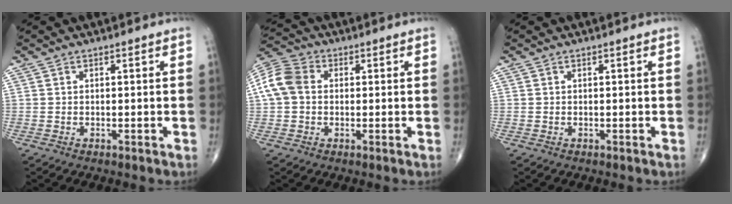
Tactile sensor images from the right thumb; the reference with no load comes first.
{"total": 8.4, "force": [0.7, 6.5, 5.3], "torque": [-0.109, 0.026, 0.005]}
{"total": 0.0}